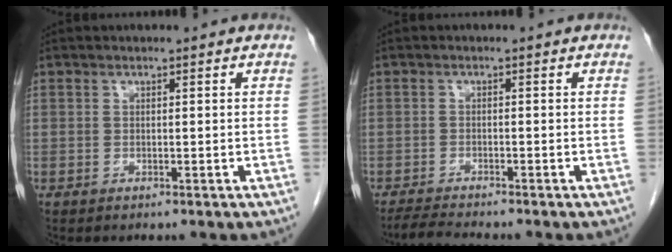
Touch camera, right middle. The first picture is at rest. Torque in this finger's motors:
{"motor_torque": [0.30, -0.26, -0.01, 0.01]}